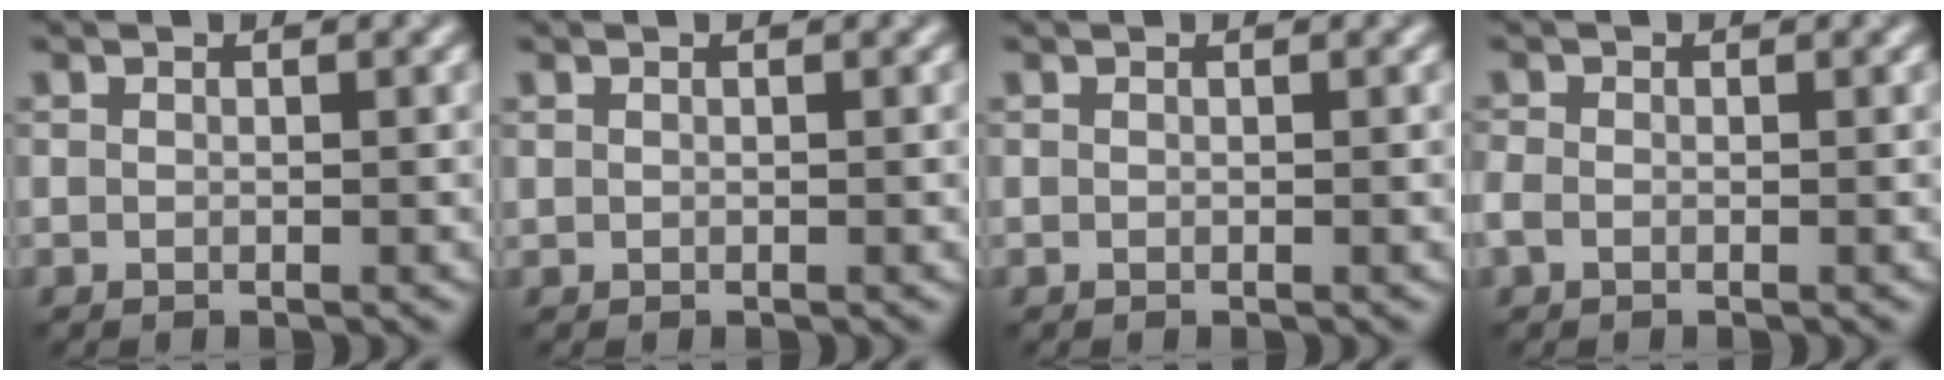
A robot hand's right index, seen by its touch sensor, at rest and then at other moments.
{"total": 0.0}
{"total": 0.0}
{"total": 1.2, "force": [-0.4, 0.8, 0.7], "torque": [-0.019, 0.004, -0.013]}